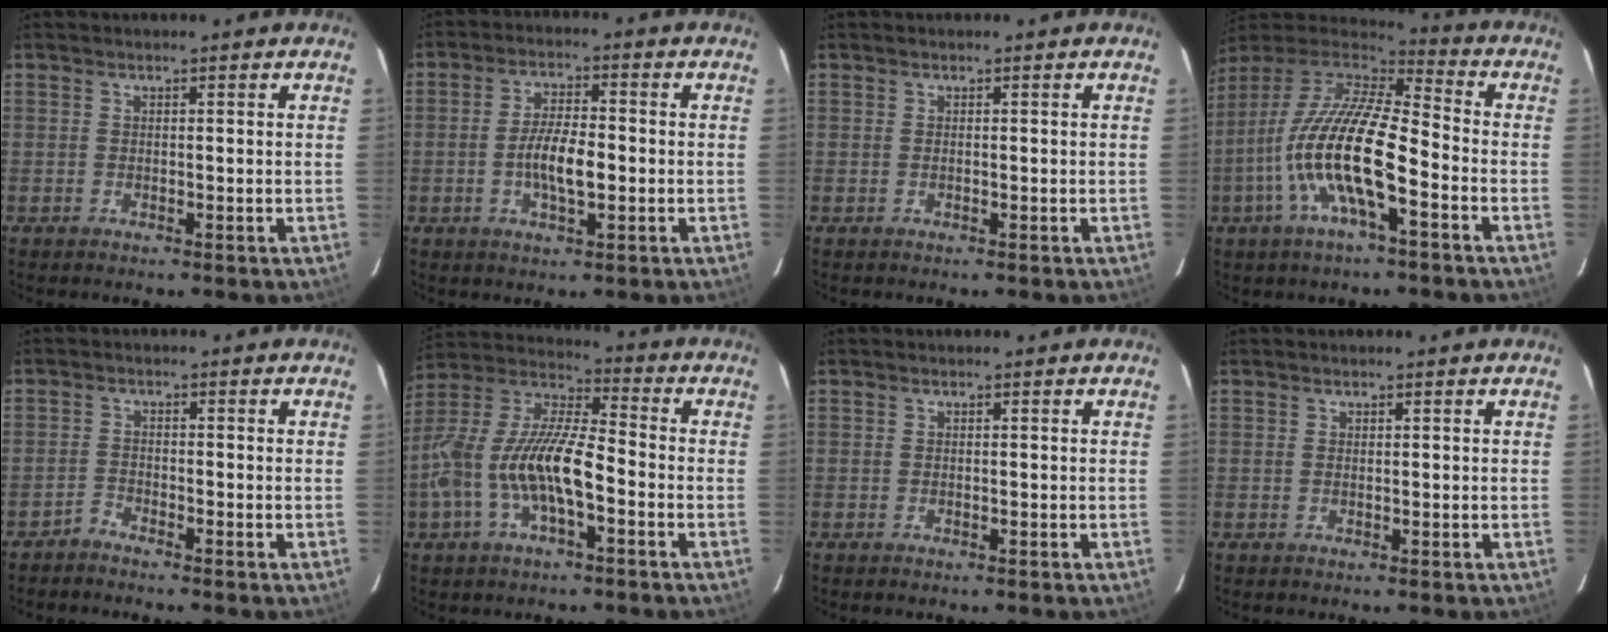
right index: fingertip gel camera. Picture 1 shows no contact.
{"total": 6.8, "force": [-1.4, 2.2, 6.3], "torque": [-0.123, 0.004, -0.025]}
{"total": 0.0}
{"total": 17.8, "force": [-5.9, 4.3, 16.3], "torque": [-0.306, -0.019, -0.120]}
{"total": 1.6, "force": [-1.6, 0.1, 0.0], "torque": [-0.003, 0.001, -0.037]}
{"total": 16.4, "force": [-4.9, 5.3, 14.8], "torque": [-0.294, -0.003, -0.095]}
{"total": 0.0}
{"total": 0.0}